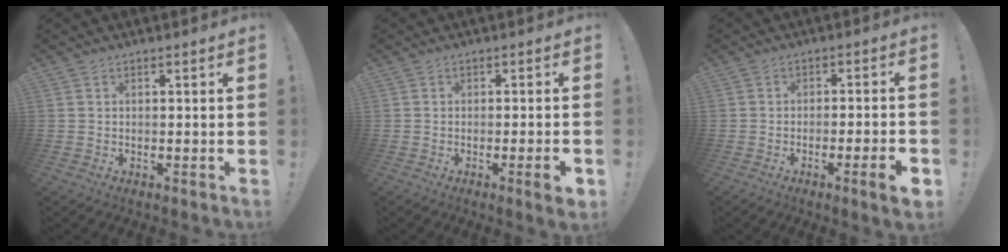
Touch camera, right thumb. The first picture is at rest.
{"total": 4.6, "force": [-1.7, 0.1, 4.3], "torque": [-0.072, 0.001, -0.023]}
{"total": 6.9, "force": [-3.1, 0.3, 6.1], "torque": [-0.098, 0.009, -0.045]}